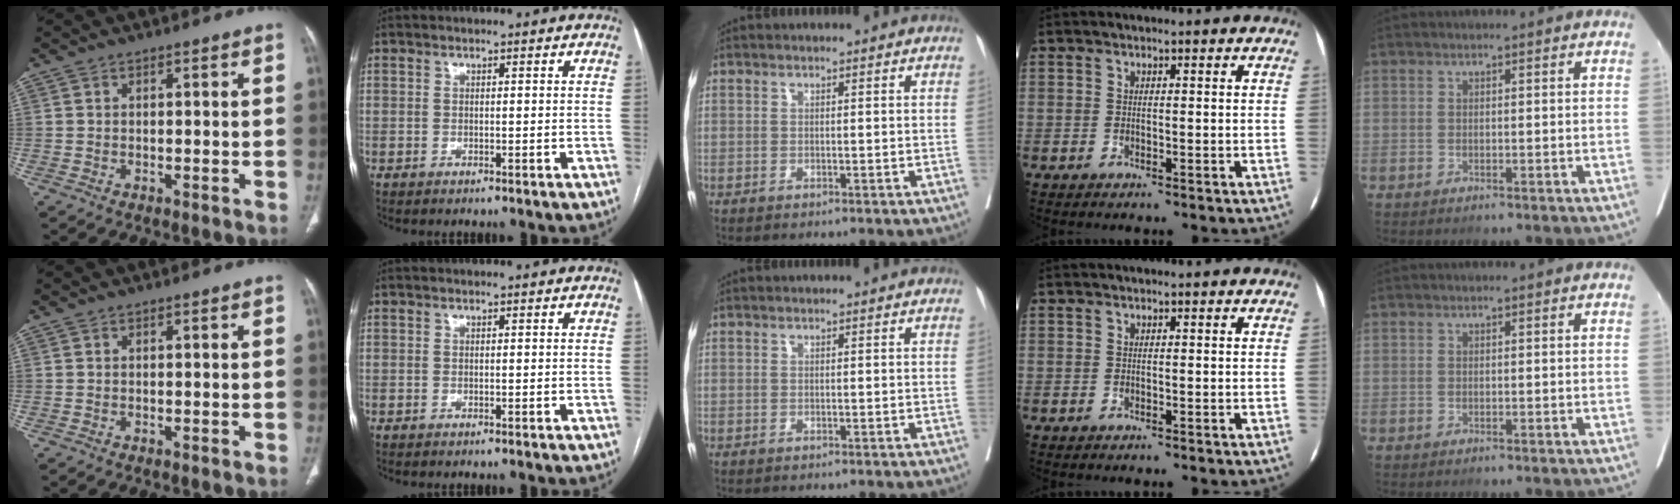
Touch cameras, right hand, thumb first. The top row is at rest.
{}